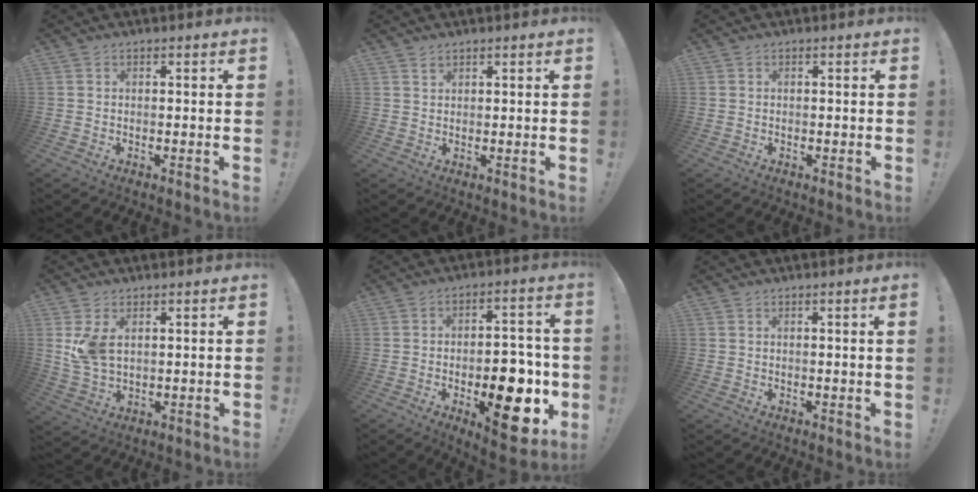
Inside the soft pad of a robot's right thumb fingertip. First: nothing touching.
{"total": 1.5, "force": [1.3, 0.7, 0.3], "torque": [-0.004, -0.006, 0.024]}
{"total": 0.0}
{"total": 6.7, "force": [2.3, 4.0, 4.9], "torque": [-0.079, -0.011, 0.044]}
{"total": 18.0, "force": [-5.1, 9.1, 14.6], "torque": [-0.154, 0.022, -0.065]}
{"total": 1.6, "force": [0.6, -0.6, 1.3], "torque": [-0.015, -0.006, 0.008]}